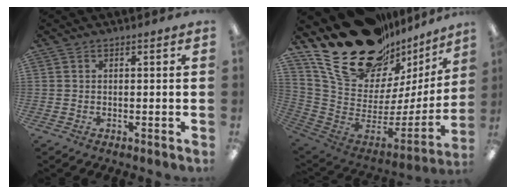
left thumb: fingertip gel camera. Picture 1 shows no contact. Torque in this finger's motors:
{"motor_torque": [0.52, 0.36, 0.59, -2.18, 0.35]}